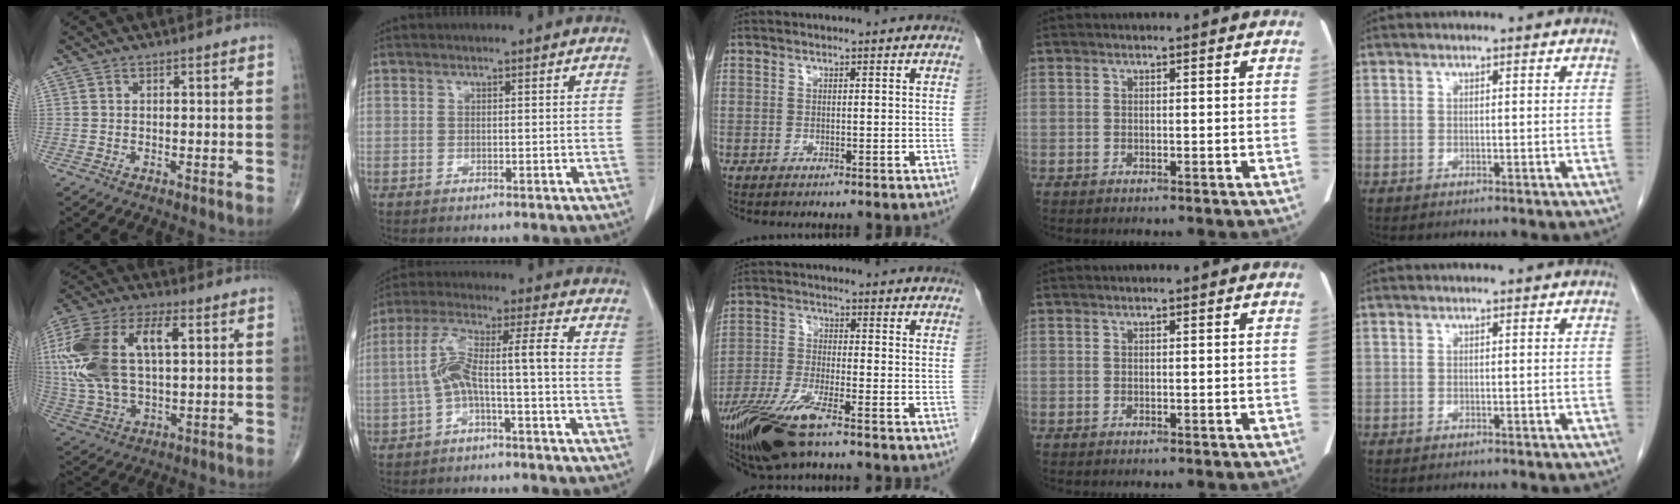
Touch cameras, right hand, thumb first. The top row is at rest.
{"thumb": {"total": 22.2, "force": [4.6, 11.3, 18.5], "torque": [-0.414, 0.015, 0.084]}, "index": {"total": 7.9, "force": [-1.9, 0.4, 7.7], "torque": [-0.150, 0.040, -0.035]}, "middle": {"total": 10.4, "force": [-7.2, 1.5, 7.3], "torque": [-0.146, -0.024, -0.135]}}